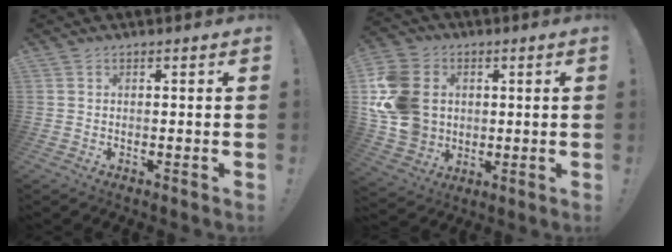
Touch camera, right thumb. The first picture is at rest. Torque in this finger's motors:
{"motor_torque": [1.19, 1.23, 0.84, 0.49, 0.31]}